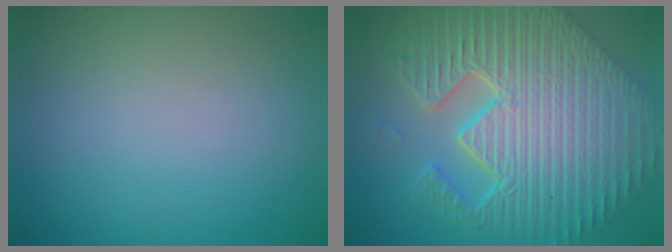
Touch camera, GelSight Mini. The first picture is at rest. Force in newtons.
{"total": 12.5, "press": 8.0, "slide": 9.6}